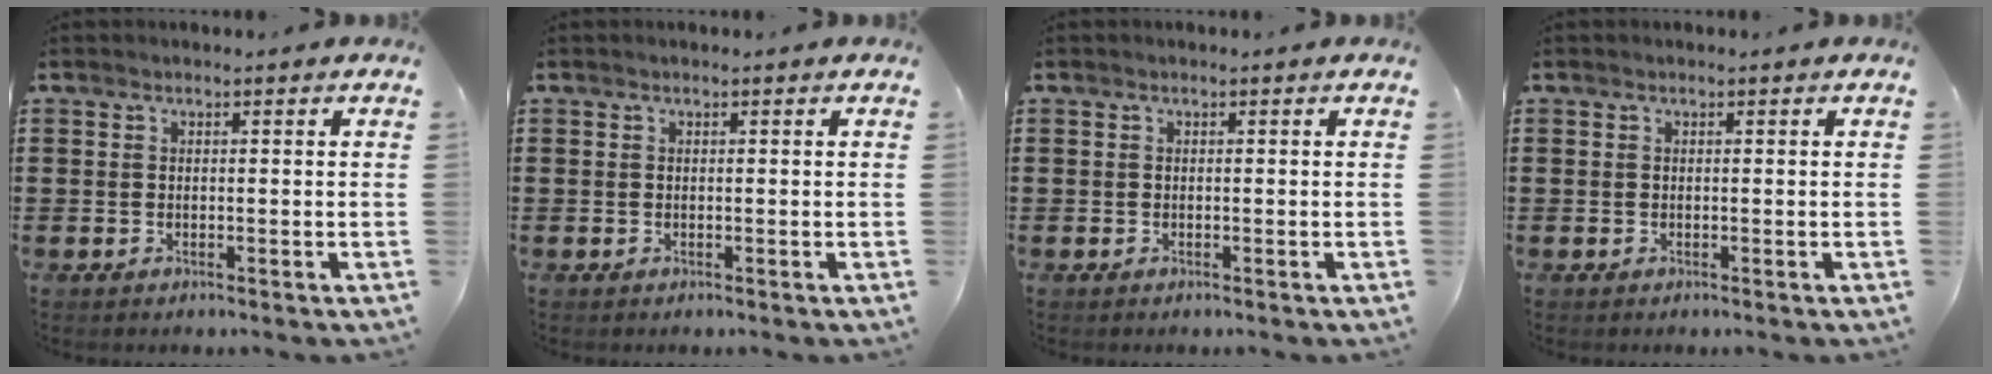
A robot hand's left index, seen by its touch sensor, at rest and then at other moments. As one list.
[{"total": 0.0}, {"total": 0.0}, {"total": 0.0}]